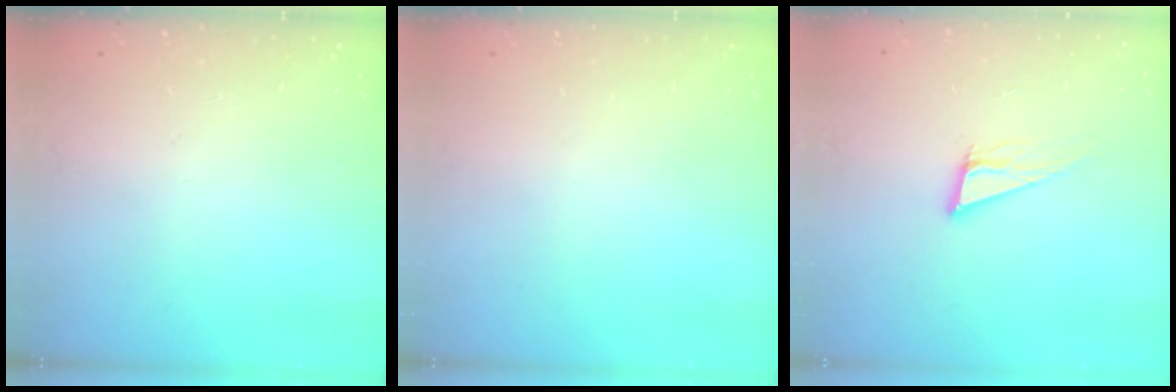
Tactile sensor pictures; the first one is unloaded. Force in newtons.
{"total": 0.0}
{"total": 9.2, "press": 8.4, "slide": 3.5}